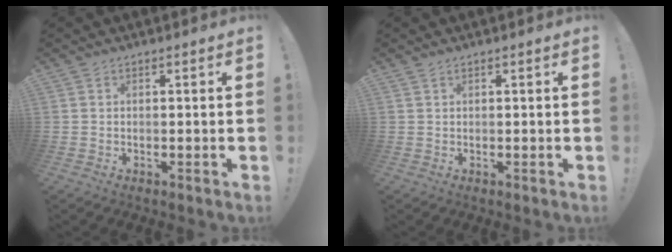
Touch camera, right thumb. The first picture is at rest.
{"total": 0.6, "force": [0.5, 0.1, 0.2], "torque": [-0.005, 0.000, 0.011]}